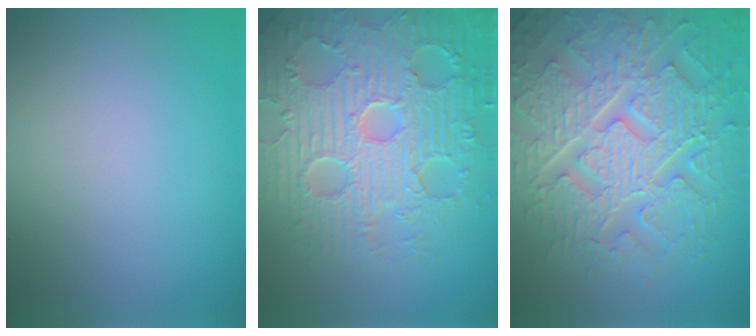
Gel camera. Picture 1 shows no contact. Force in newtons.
{"total": 9.2, "press": 6.8, "slide": 6.2}
{"total": 9.3, "press": 6.9, "slide": 6.3}